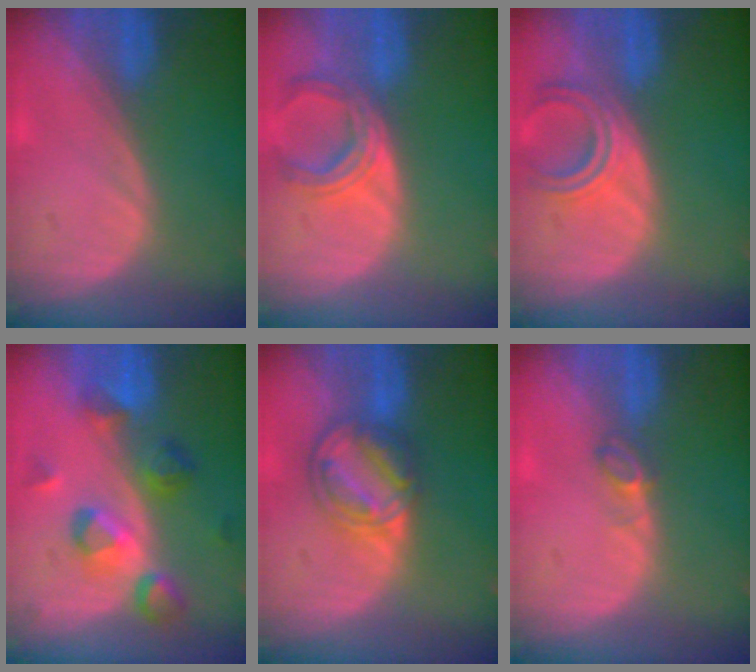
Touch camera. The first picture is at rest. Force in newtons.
{"total": 5.7, "press": 5.7, "slide": 0.5}
{"total": 5.6, "press": 5.1, "slide": 2.2}
{"total": 7.6, "press": 7.6, "slide": 0.6}
{"total": 8.2, "press": 7.0, "slide": 4.3}
{"total": 2.0, "press": 1.9, "slide": 0.4}